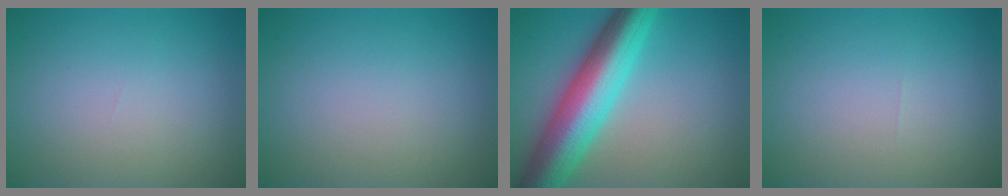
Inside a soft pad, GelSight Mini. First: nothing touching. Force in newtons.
{"total": 0.0}
{"total": 10.2, "press": 10.2, "slide": 0.3}
{"total": 0.0}